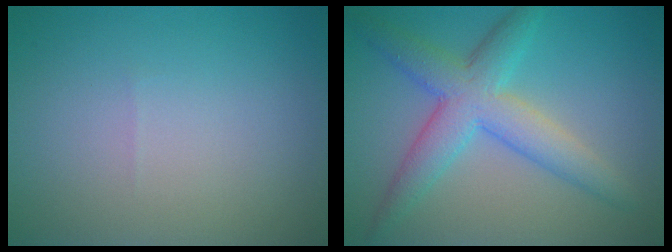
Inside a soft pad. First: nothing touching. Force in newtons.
{"total": 5.7, "press": 5.7, "slide": 0.1}